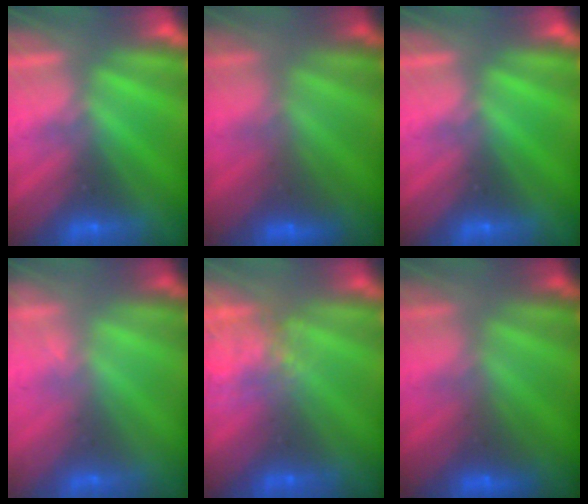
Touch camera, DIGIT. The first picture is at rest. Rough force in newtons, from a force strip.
{"total": 2.5}
{"total": 0.0}
{"total": 1.5}
{"total": 4.6}
{"total": 2.5}